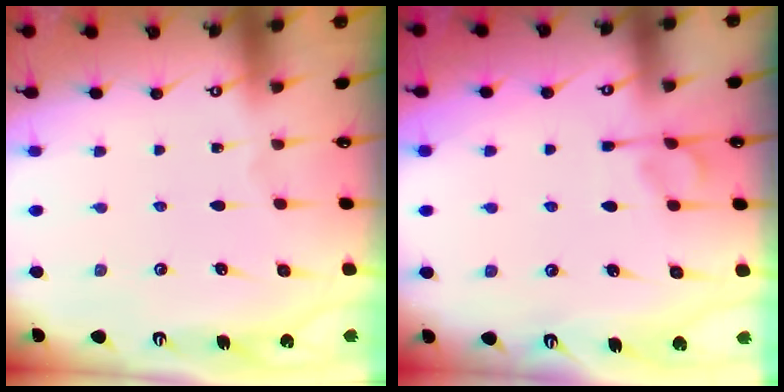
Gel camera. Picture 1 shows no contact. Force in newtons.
{"total": 5.5, "press": 5.5, "slide": 0.8}